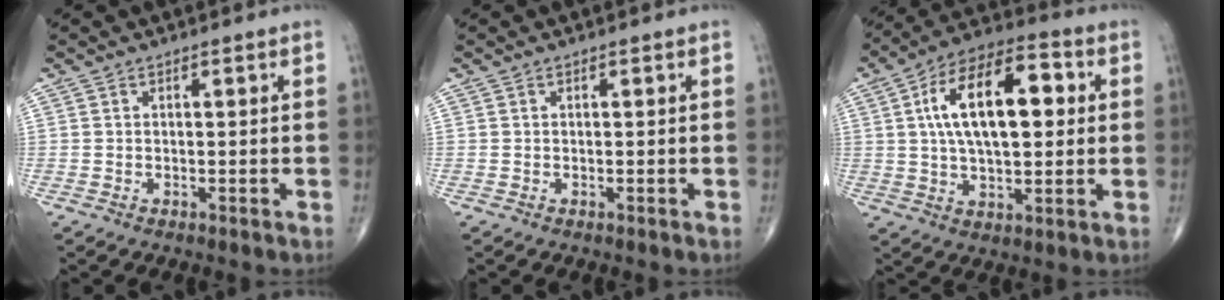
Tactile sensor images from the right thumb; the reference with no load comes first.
{"total": 0.0}
{"total": 18.0, "force": [3.2, 8.8, 15.4], "torque": [-0.243, 0.021, 0.048]}